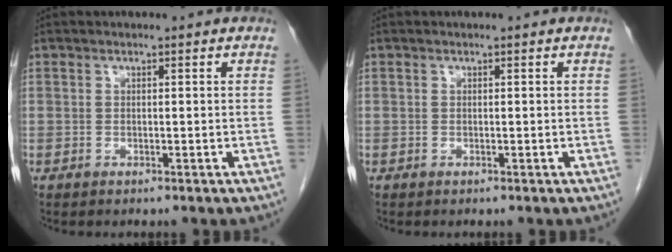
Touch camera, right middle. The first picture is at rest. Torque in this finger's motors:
{"motor_torque": [-0.01, 0.01, 0.00, 0.00]}